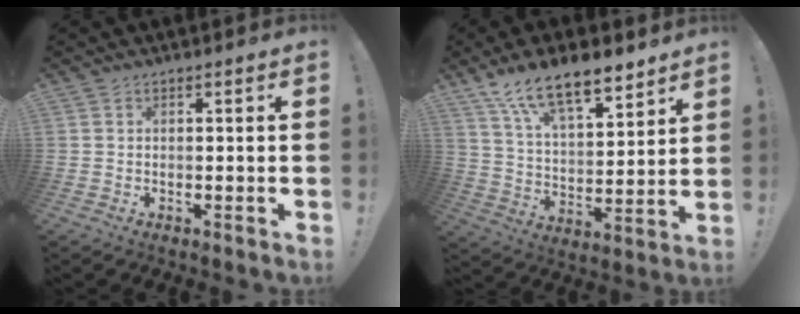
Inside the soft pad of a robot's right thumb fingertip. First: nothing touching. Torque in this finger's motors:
{"motor_torque": [0.18, 0.48, 1.37, 0.95, 0.13]}